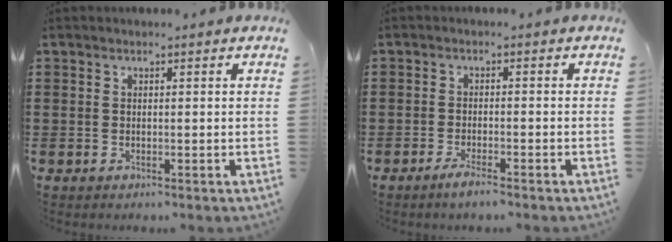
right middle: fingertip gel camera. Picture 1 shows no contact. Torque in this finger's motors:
{"motor_torque": [1.59, -0.07, 0.25, 0.17]}